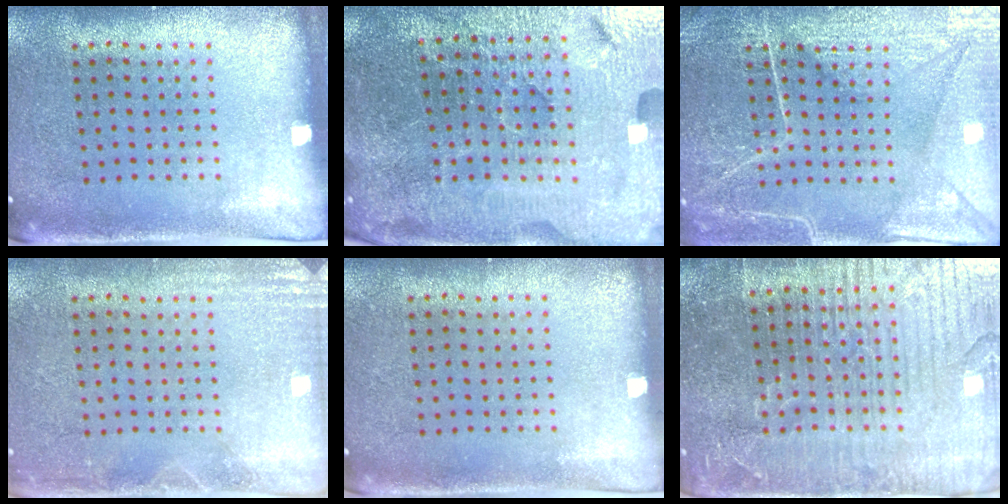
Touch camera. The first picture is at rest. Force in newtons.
{"total": 5.2, "press": 4.9, "slide": 1.7}
{"total": 6.2, "press": 6.2, "slide": 0.7}
{"total": 2.2, "press": 2.1, "slide": 0.3}
{"total": 0.0}
{"total": 5.2, "press": 4.8, "slide": 2.1}